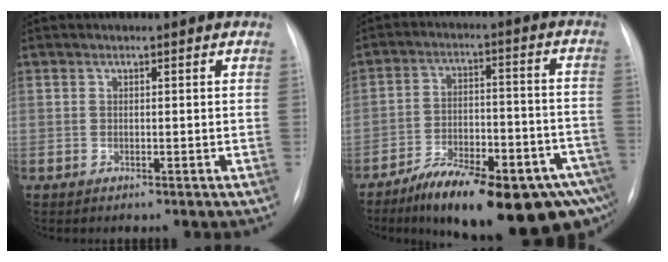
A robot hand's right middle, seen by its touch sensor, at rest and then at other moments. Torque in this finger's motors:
{"motor_torque": [1.09, -1.05, 0.88, 0.16]}